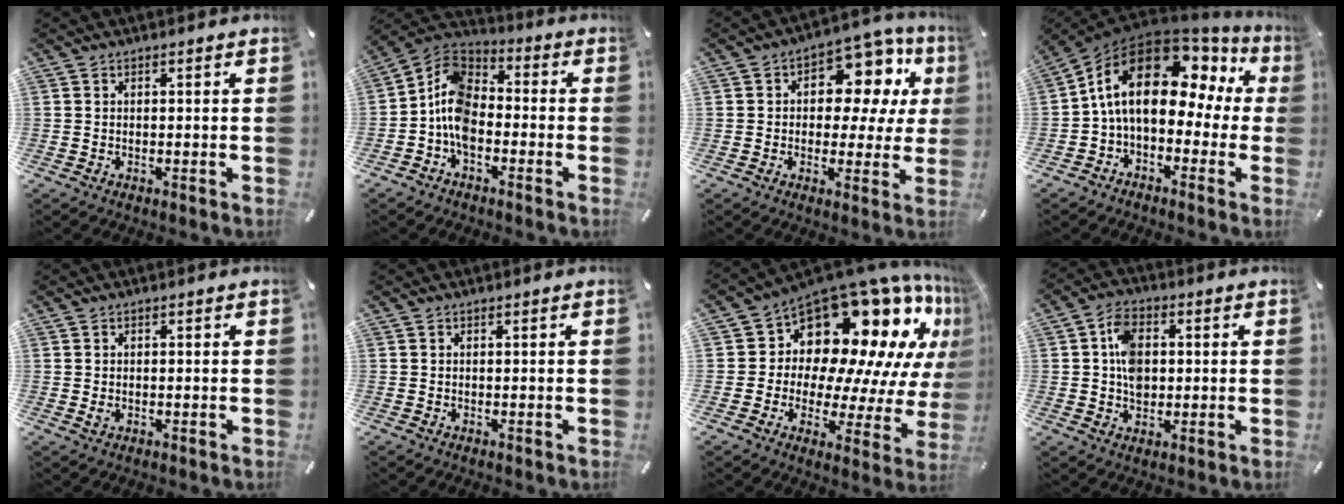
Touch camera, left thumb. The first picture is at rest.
{"total": 10.3, "force": [-4.4, 6.7, 6.4], "torque": [-0.152, 0.009, -0.091]}
{"total": 11.5, "force": [4.5, 7.8, 7.2], "torque": [-0.095, -0.035, 0.080]}
{"total": 17.6, "force": [4.8, 11.1, 12.8], "torque": [-0.224, -0.017, 0.079]}
{"total": 1.2, "force": [-0.1, 0.9, 0.8], "torque": [-0.014, 0.002, -0.003]}
{"total": 0.0}
{"total": 19.3, "force": [12.6, 11.2, 9.4], "torque": [-0.125, -0.123, 0.225]}
{"total": 7.9, "force": [0.7, 6.0, 5.1], "torque": [-0.090, 0.003, 0.009]}